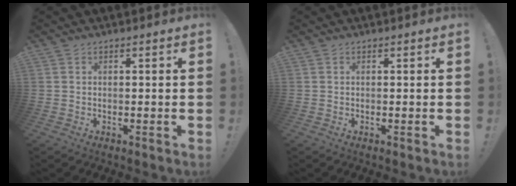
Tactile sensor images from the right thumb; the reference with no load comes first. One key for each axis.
{"total": 0.0}